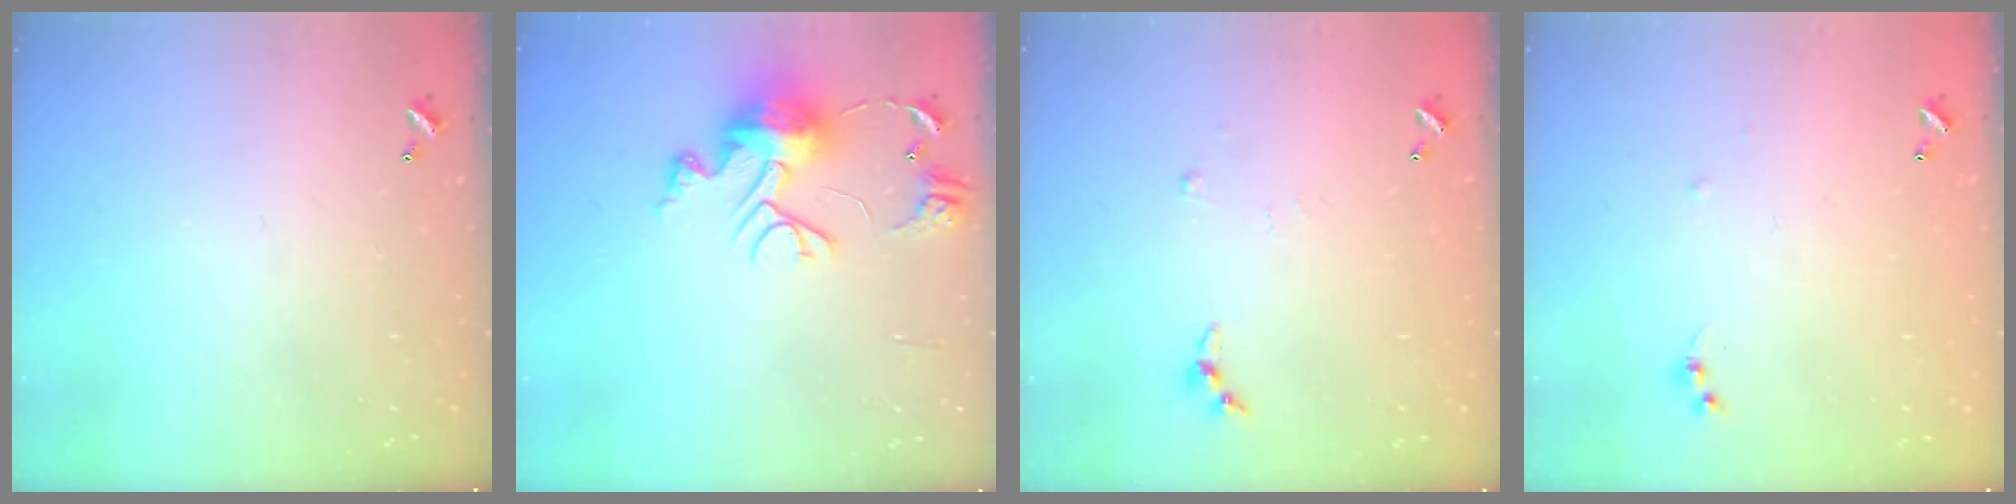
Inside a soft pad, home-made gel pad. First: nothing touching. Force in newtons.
{"total": 12.5, "press": 12.4, "slide": 0.9}
{"total": 3.0, "press": 2.9, "slide": 0.4}
{"total": 5.7, "press": 5.7, "slide": 0.6}